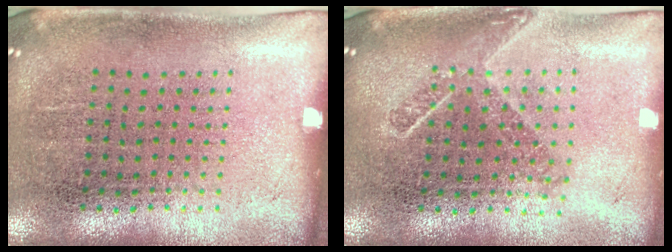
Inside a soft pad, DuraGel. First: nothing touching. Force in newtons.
{"total": 1.7, "press": 1.3, "slide": 1.1}